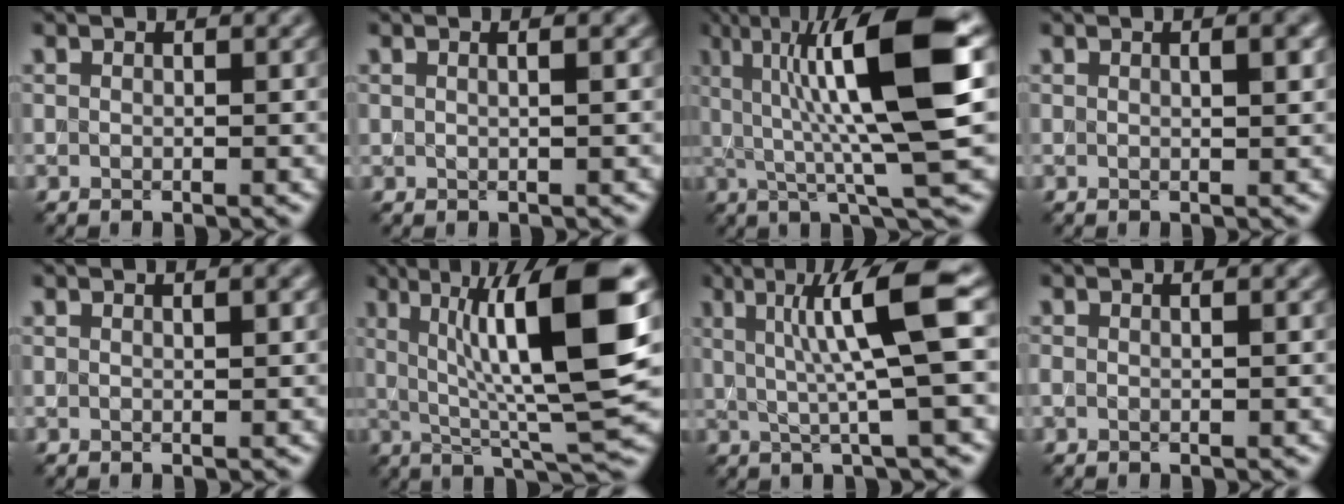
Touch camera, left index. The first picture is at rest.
{"total": 1.0, "force": [0.3, 0.3, 0.9], "torque": [-0.010, 0.001, -0.002]}
{"total": 12.2, "force": [2.5, 2.2, 11.8], "torque": [-0.179, 0.007, 0.045]}
{"total": 1.5, "force": [0.4, 0.2, 1.4], "torque": [-0.016, 0.000, 0.005]}
{"total": 0.8, "force": [0.3, 0.1, 0.7], "torque": [-0.009, -0.001, 0.004]}
{"total": 12.4, "force": [2.8, 2.3, 11.9], "torque": [-0.167, 0.001, 0.048]}
{"total": 7.0, "force": [1.4, 0.9, 6.8], "torque": [-0.110, 0.008, 0.024]}
{"total": 0.7, "force": [0.0, 0.1, 0.7], "torque": [-0.009, 0.000, -0.002]}